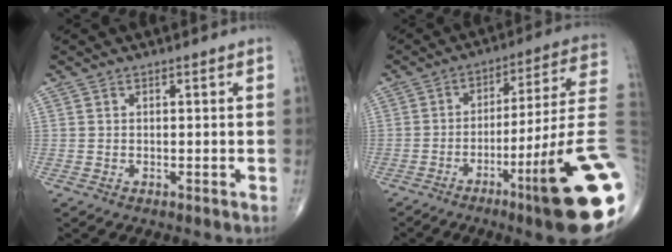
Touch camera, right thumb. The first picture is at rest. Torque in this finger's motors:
{"motor_torque": [3.66, 1.35, 2.03, -0.74, 0.46]}